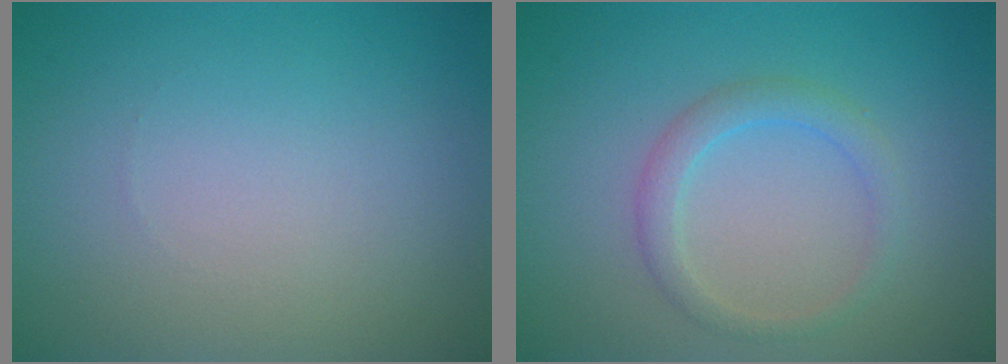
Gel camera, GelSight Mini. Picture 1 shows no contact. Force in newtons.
{"total": 2.1, "press": 2.1, "slide": 0.1}